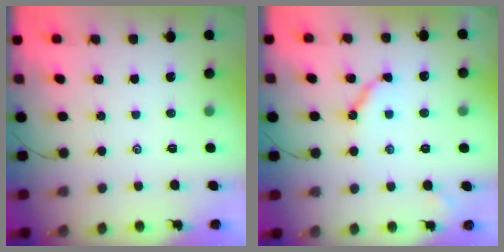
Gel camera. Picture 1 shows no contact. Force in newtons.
{"total": 7.2, "press": 7.1, "slide": 0.9}